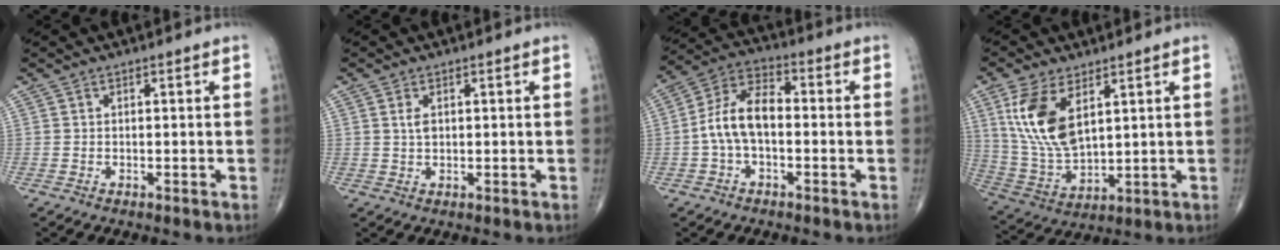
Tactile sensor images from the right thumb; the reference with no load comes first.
{"total": 2.1, "force": [0.6, 1.2, 1.6], "torque": [-0.029, -0.001, 0.014]}
{"total": 10.1, "force": [-1.1, 5.4, 8.4], "torque": [-0.161, 0.038, -0.028]}
{"total": 13.8, "force": [5.3, 6.9, 10.6], "torque": [-0.213, -0.019, 0.120]}